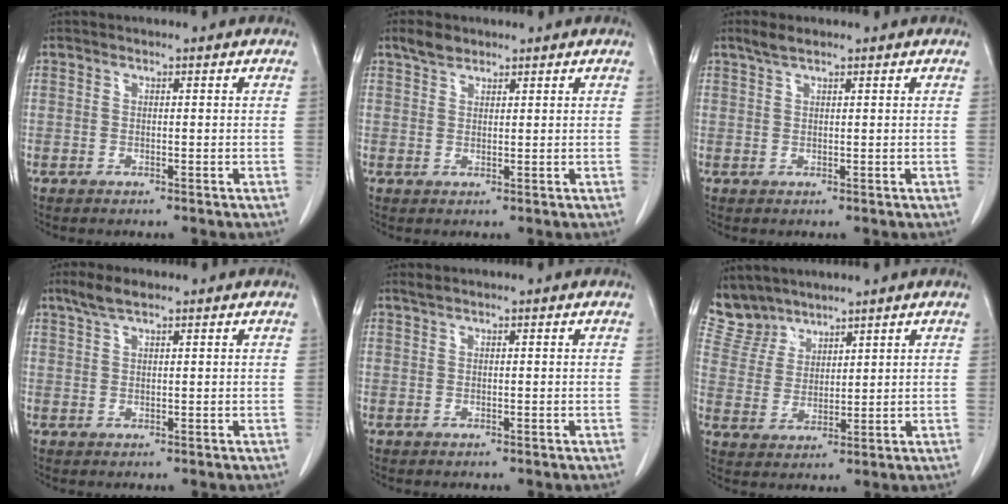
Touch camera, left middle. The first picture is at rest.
{"total": 2.6, "force": [2.1, 1.2, 1.0], "torque": [-0.025, 0.007, 0.038]}
{"total": 2.0, "force": [1.6, 0.3, 1.2], "torque": [-0.032, 0.008, 0.033]}
{"total": 3.2, "force": [2.3, 0.7, 2.1], "torque": [-0.051, 0.011, 0.048]}
{"total": 0.7, "force": [0.6, -0.1, 0.4], "torque": [-0.016, 0.011, 0.017]}
{"total": 5.8, "force": [5.4, 2.0, -0.2], "torque": [-0.005, 0.007, 0.124]}